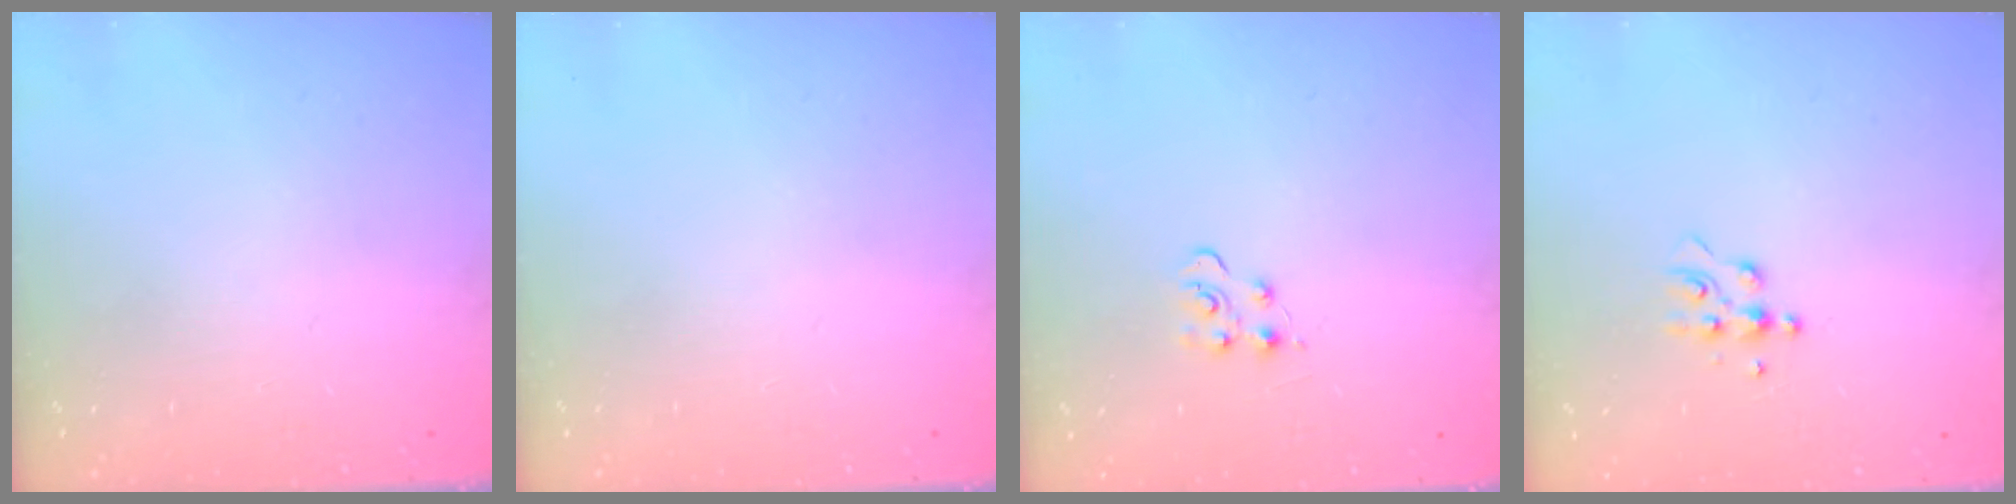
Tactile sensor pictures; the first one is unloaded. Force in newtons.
{"total": 0.0}
{"total": 5.2, "press": 5.2, "slide": 0.6}
{"total": 6.3, "press": 6.3, "slide": 0.8}